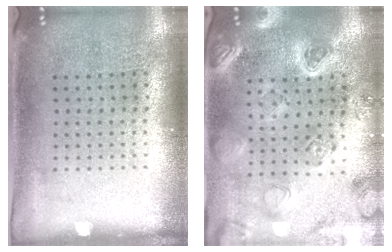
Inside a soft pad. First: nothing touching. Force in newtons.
{"total": 2.3, "press": 2.3, "slide": 0.2}